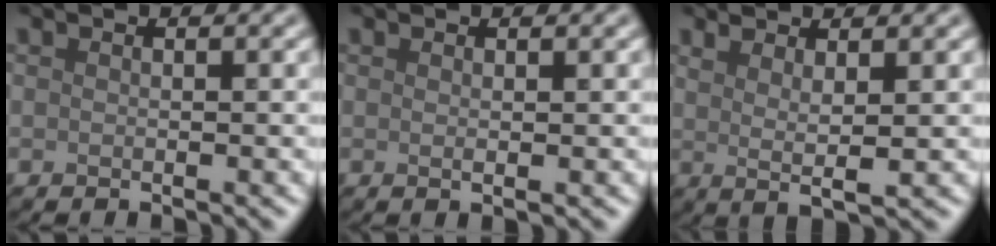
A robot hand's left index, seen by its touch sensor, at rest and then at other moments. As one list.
[{"total": 0.8, "force": [0.2, 0.2, 0.7], "torque": [-0.010, 0.001, 0.003]}, {"total": 2.8, "force": [1.3, 0.5, 2.4], "torque": [-0.041, -0.006, 0.023]}]